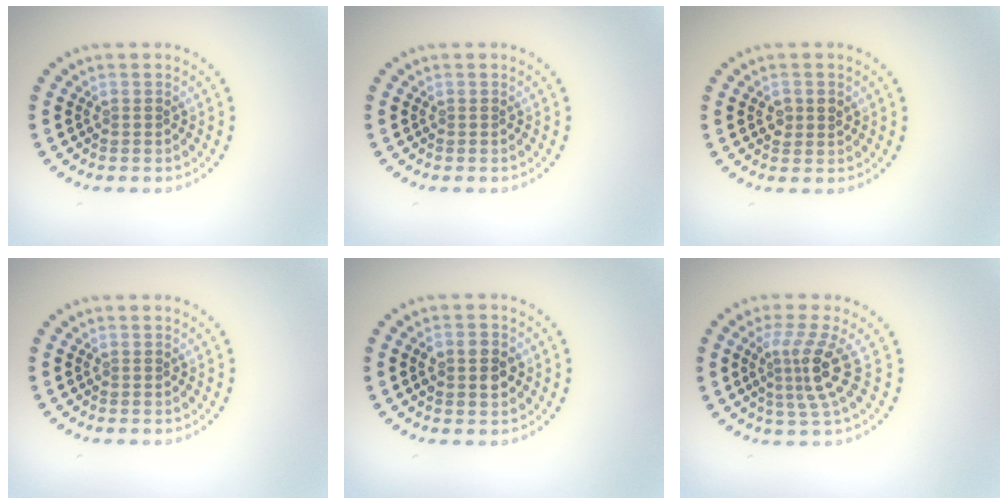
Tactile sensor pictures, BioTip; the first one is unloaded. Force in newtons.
{"total": 0.0}
{"total": 1.4, "press": 1.4, "slide": 0.2}
{"total": 0.0}
{"total": 3.2, "press": 3.2, "slide": 0.1}
{"total": 3.8, "press": 2.6, "slide": 2.9}